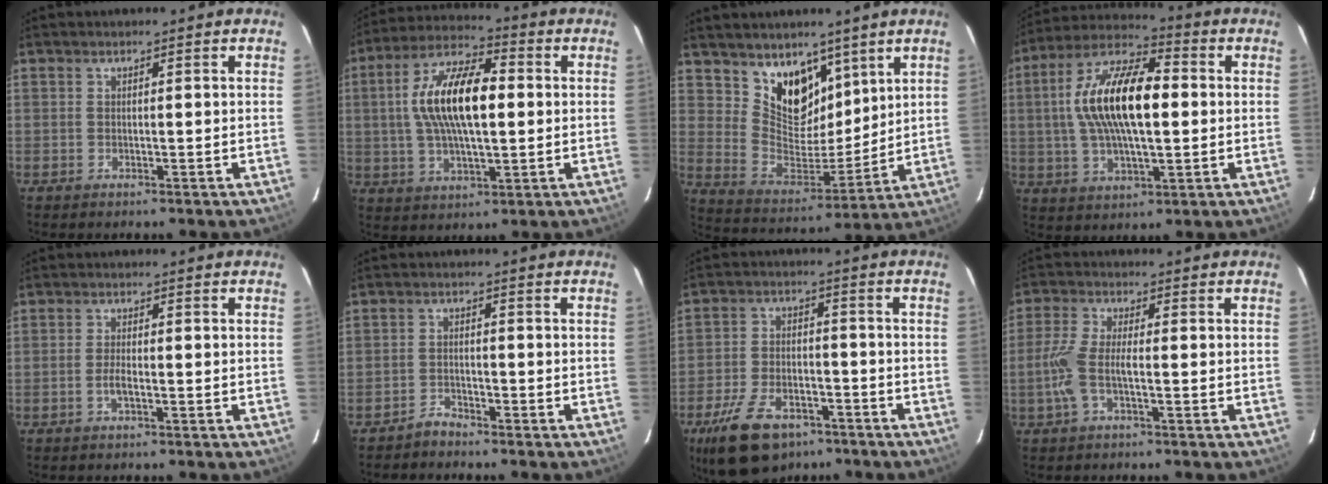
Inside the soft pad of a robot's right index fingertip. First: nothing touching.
{"total": 15.7, "force": [1.5, 6.2, 14.3], "torque": [-0.273, 0.018, 0.022]}
{"total": 12.5, "force": [8.3, 7.5, 5.5], "torque": [-0.096, -0.010, 0.163]}
{"total": 17.6, "force": [1.5, 7.0, 16.0], "torque": [-0.308, 0.017, 0.020]}
{"total": 2.2, "force": [-0.9, 0.5, 1.9], "torque": [-0.043, 0.001, -0.019]}
{"total": 2.3, "force": [-2.2, 0.7, 0.1], "torque": [-0.003, 0.004, -0.042]}
{"total": 14.2, "force": [-9.1, 7.5, 7.9], "torque": [-0.174, -0.004, -0.153]}
{"total": 6.2, "force": [-1.7, 1.7, 5.7], "torque": [-0.132, 0.002, -0.034]}